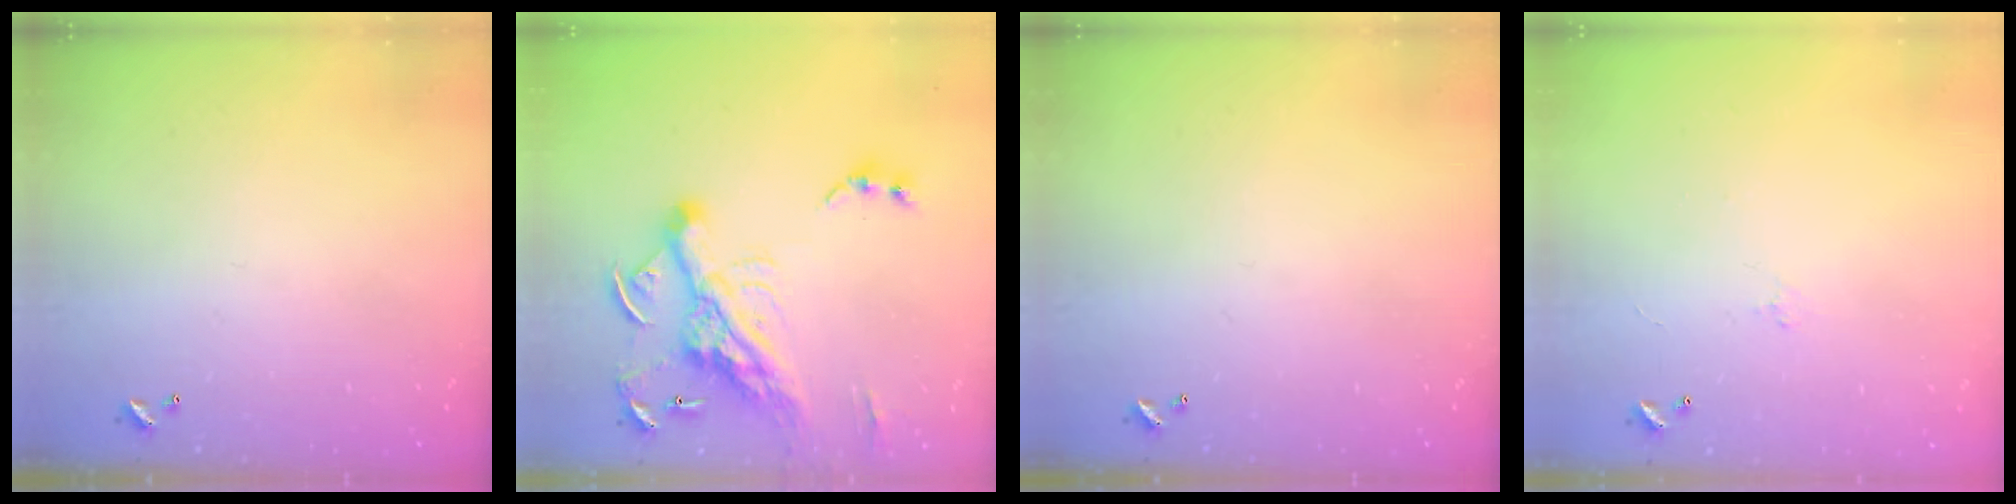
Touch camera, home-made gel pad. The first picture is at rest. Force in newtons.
{"total": 18.2, "press": 18.0, "slide": 2.7}
{"total": 0.0}
{"total": 0.5, "press": 0.1, "slide": 0.5}